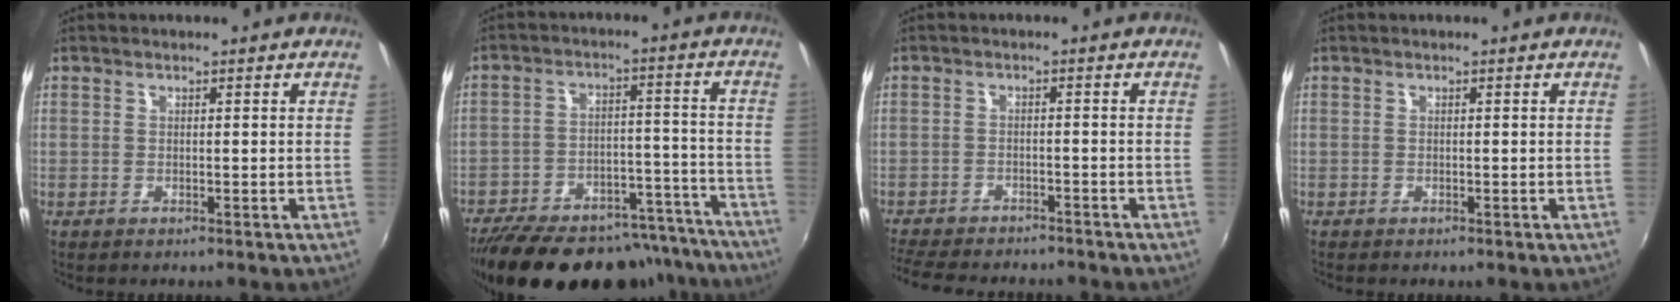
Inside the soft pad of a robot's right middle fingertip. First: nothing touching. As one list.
[{"total": 28.0, "force": [-23.9, 9.8, 10.9], "torque": [-0.199, 0.022, -0.310]}, {"total": 11.1, "force": [-9.9, 2.9, 4.0], "torque": [-0.106, -0.015, -0.156]}, {"total": 0.0}]